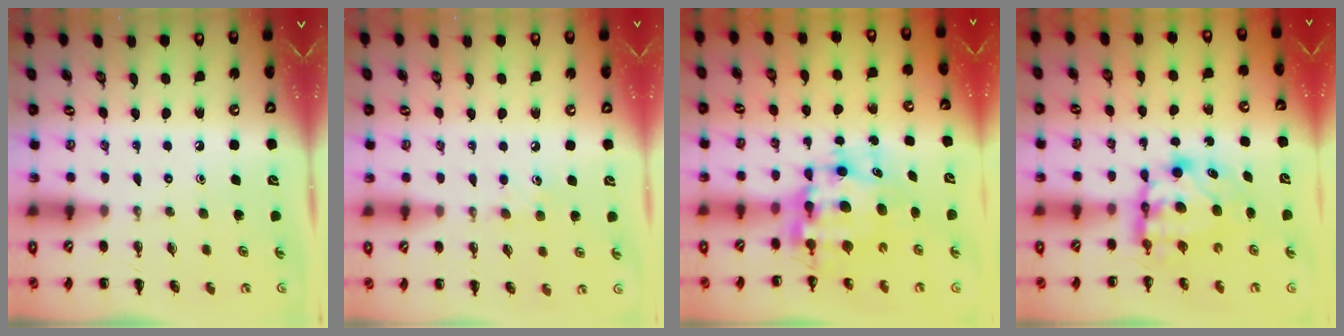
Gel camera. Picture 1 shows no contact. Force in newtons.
{"total": 5.6, "press": 5.5, "slide": 1.4}
{"total": 9.0, "press": 8.6, "slide": 2.6}
{"total": 6.5, "press": 6.4, "slide": 1.3}